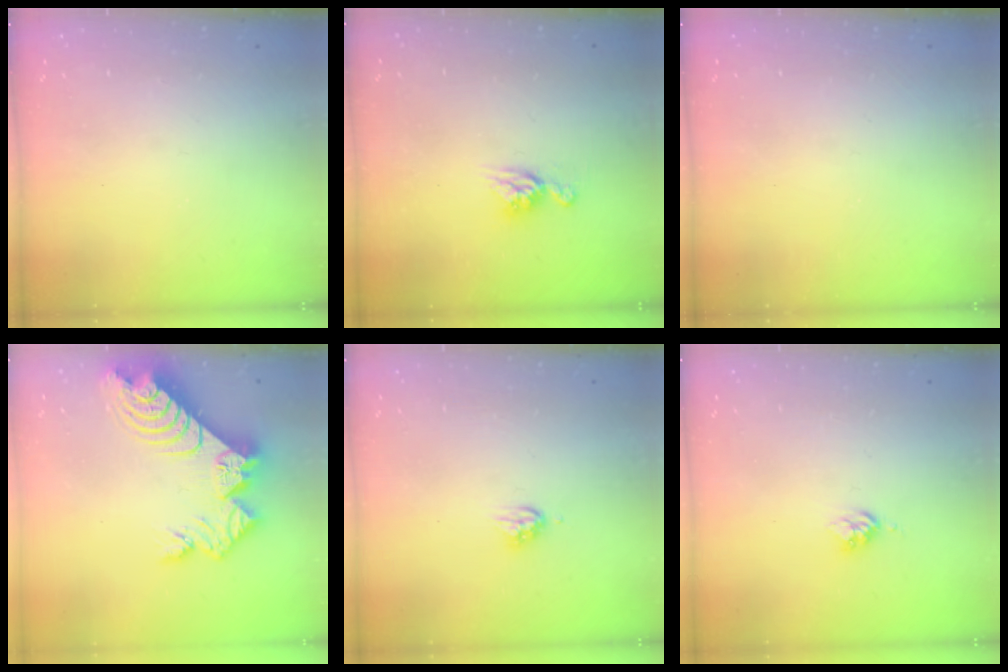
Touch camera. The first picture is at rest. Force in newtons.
{"total": 8.0, "press": 7.9, "slide": 0.7}
{"total": 0.0}
{"total": 15.0, "press": 15.0, "slide": 1.4}
{"total": 4.2, "press": 4.1, "slide": 0.5}
{"total": 3.0, "press": 2.9, "slide": 0.4}